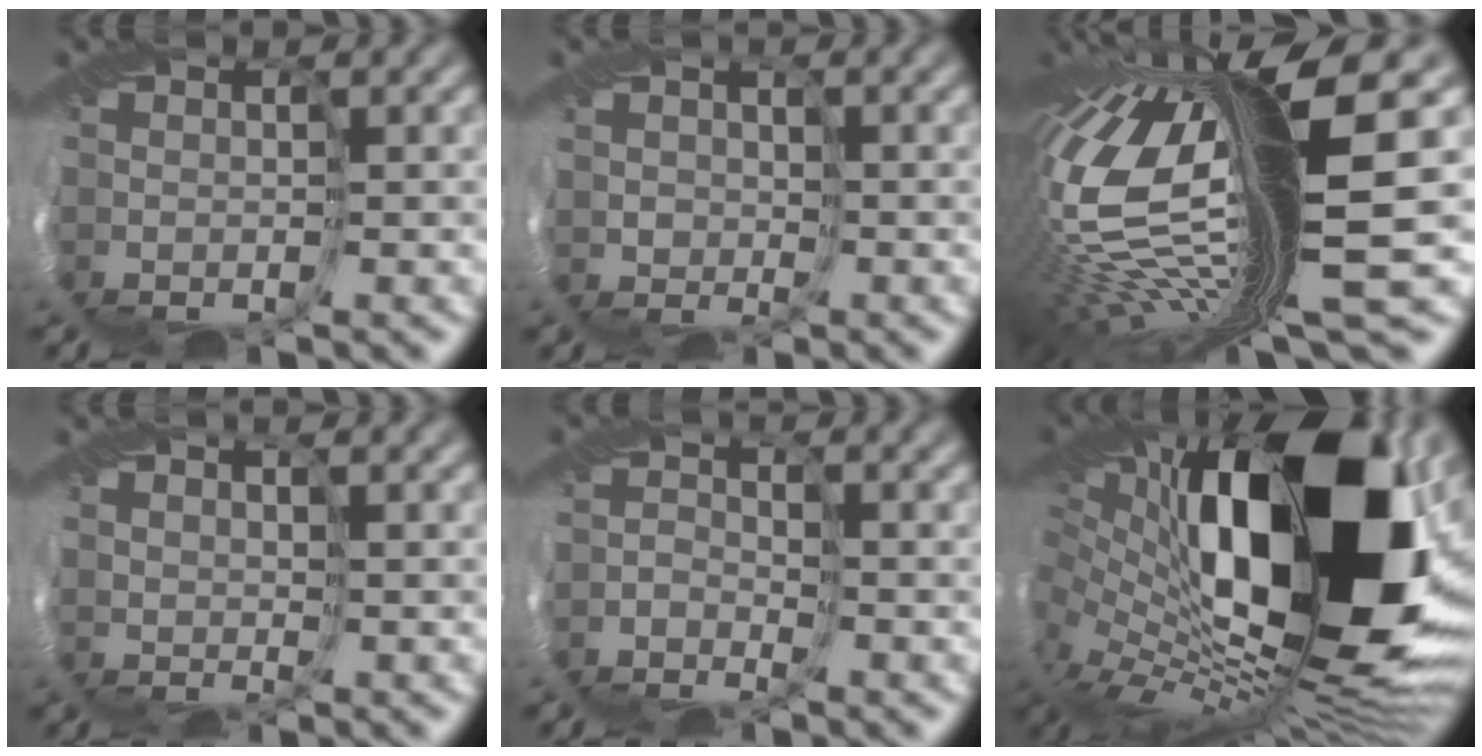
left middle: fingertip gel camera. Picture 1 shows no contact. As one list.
[{"total": 2.3, "force": [1.3, 0.0, -2.0], "torque": [0.027, 0.005, 0.024]}, {"total": 15.4, "force": [0.8, 3.9, 14.8], "torque": [-0.318, -0.026, 0.030]}, {"total": 2.7, "force": [2.0, -0.9, -1.6], "torque": [0.012, 0.008, 0.041]}, {"total": 1.2, "force": [-0.7, 0.0, -1.0], "torque": [0.021, 0.007, -0.011]}, {"total": 15.5, "force": [3.1, 8.4, 12.7], "torque": [-0.230, -0.002, 0.048]}]